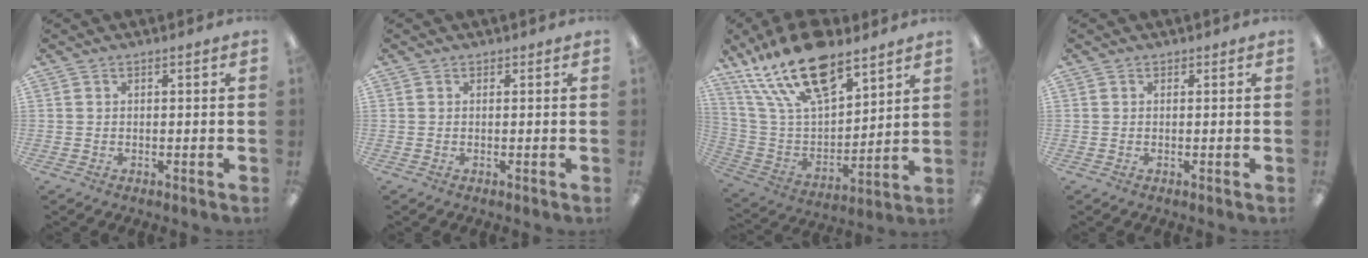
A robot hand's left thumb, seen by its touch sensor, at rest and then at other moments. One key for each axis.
{"total": 0.0}
{"total": 21.9, "fx": 14.9, "fy": 9.1, "fz": 13.2, "tx": -0.259, "ty": -0.080, "tz": 0.260}
{"total": 0.0}